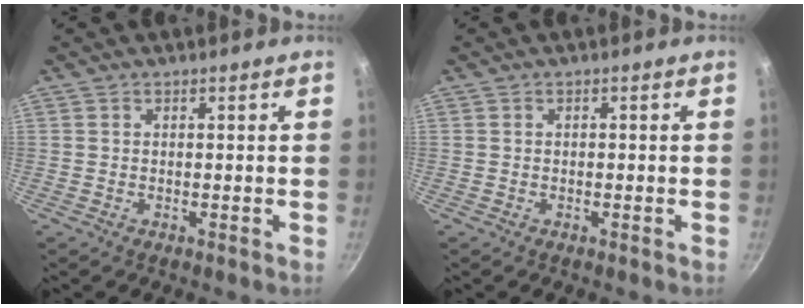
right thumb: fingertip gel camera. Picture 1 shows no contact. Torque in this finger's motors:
{"motor_torque": [-0.08, -0.20, 0.03, -0.30, -0.03]}